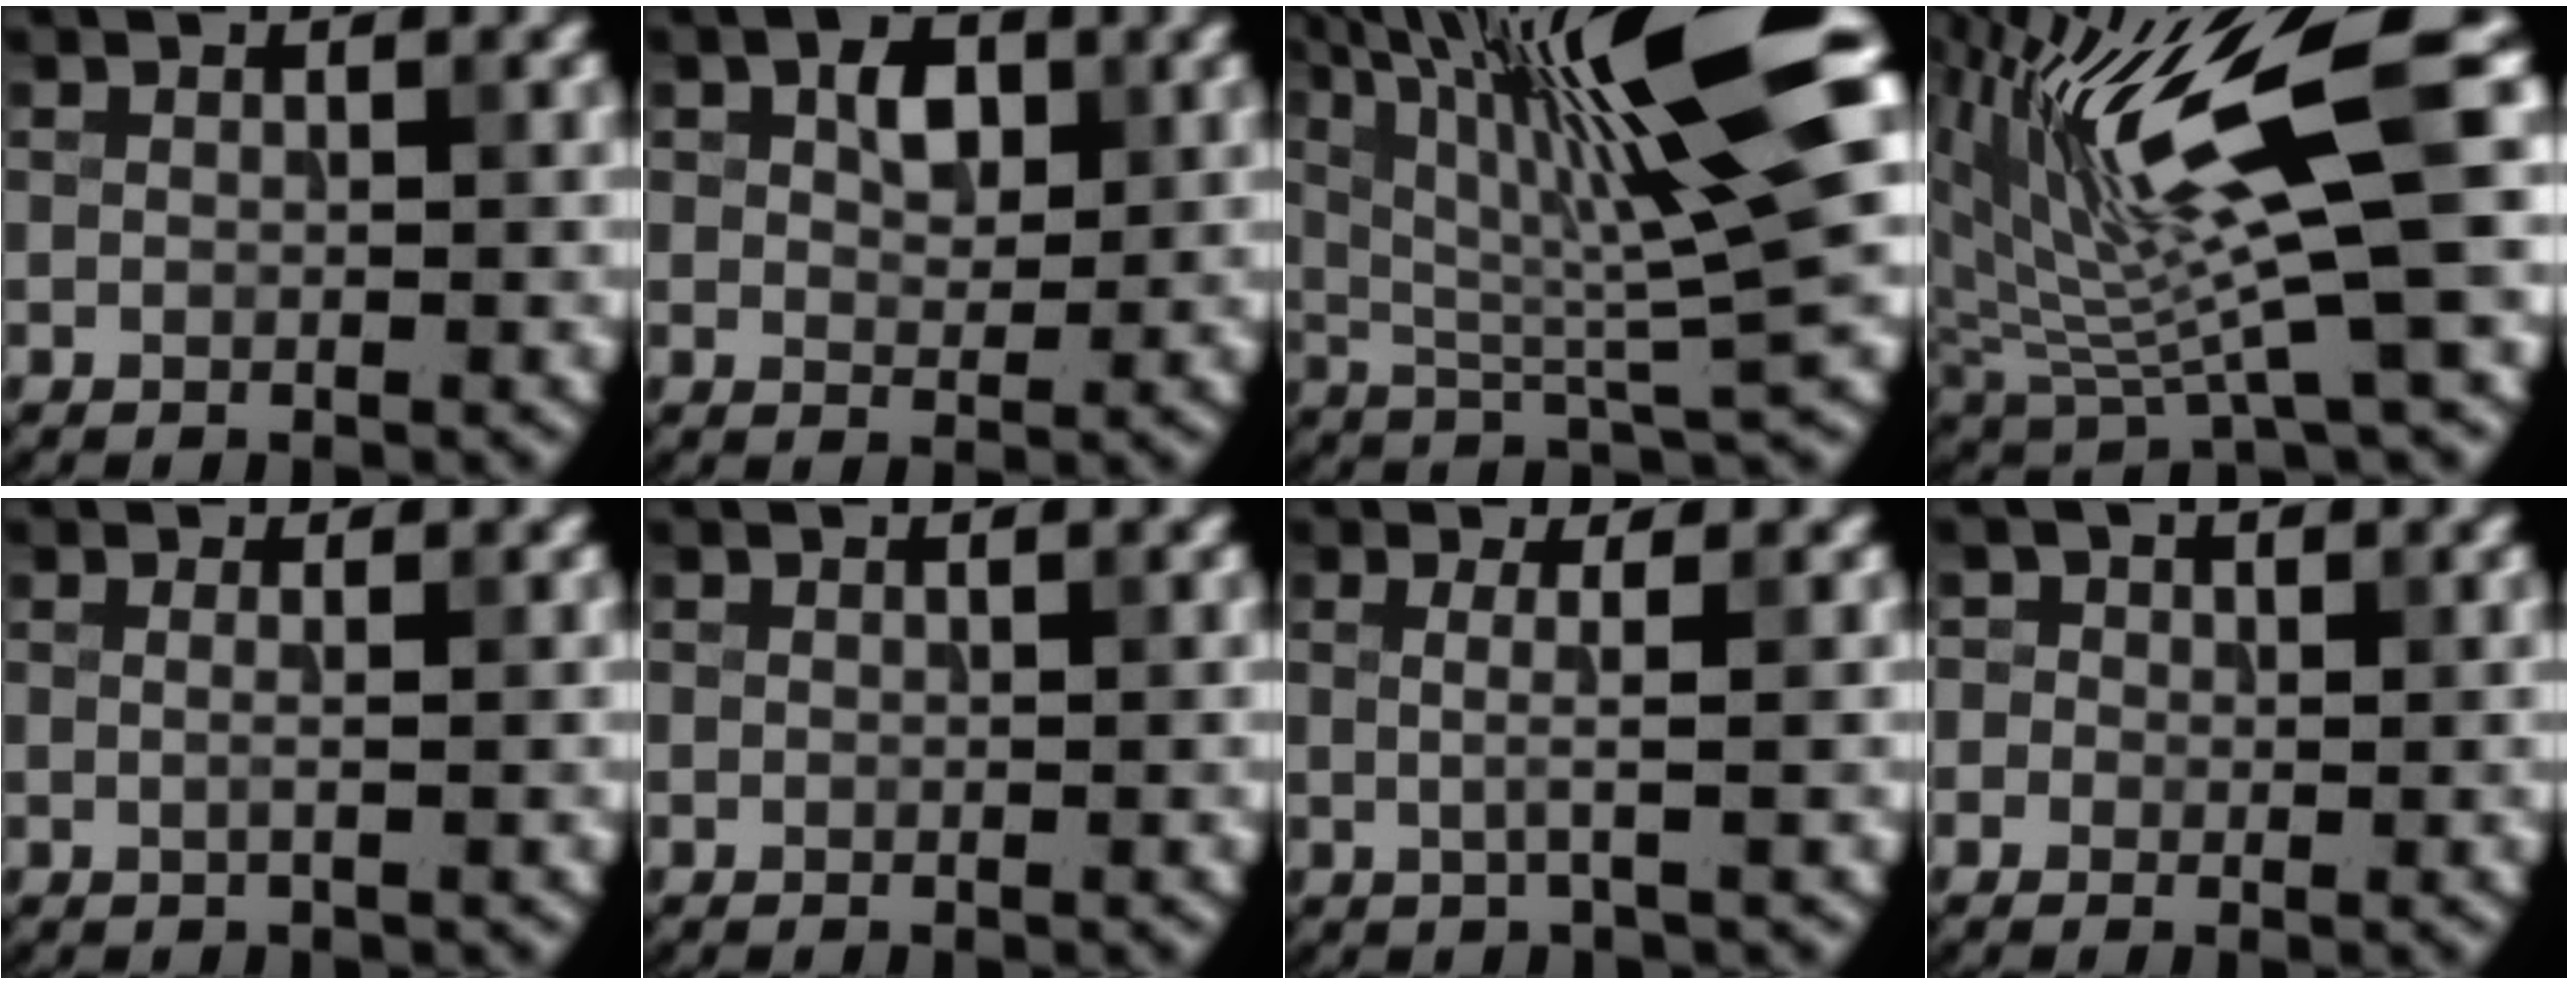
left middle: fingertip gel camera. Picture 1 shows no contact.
{"total": 2.8, "force": [0.9, 1.8, 2.0], "torque": [-0.035, 0.001, 0.015]}
{"total": 14.9, "force": [5.5, 2.3, 13.7], "torque": [-0.224, 0.015, 0.092]}
{"total": 12.6, "force": [4.1, 2.7, 11.6], "torque": [-0.206, -0.006, 0.083]}
{"total": 0.9, "force": [0.0, 0.3, 0.8], "torque": [-0.015, -0.004, -0.006]}
{"total": 0.0}
{"total": 1.9, "force": [0.0, 0.4, 1.9], "torque": [-0.040, 0.001, -0.006]}
{"total": 2.0, "force": [0.5, 1.8, 0.5], "torque": [0.010, 0.003, -0.009]}